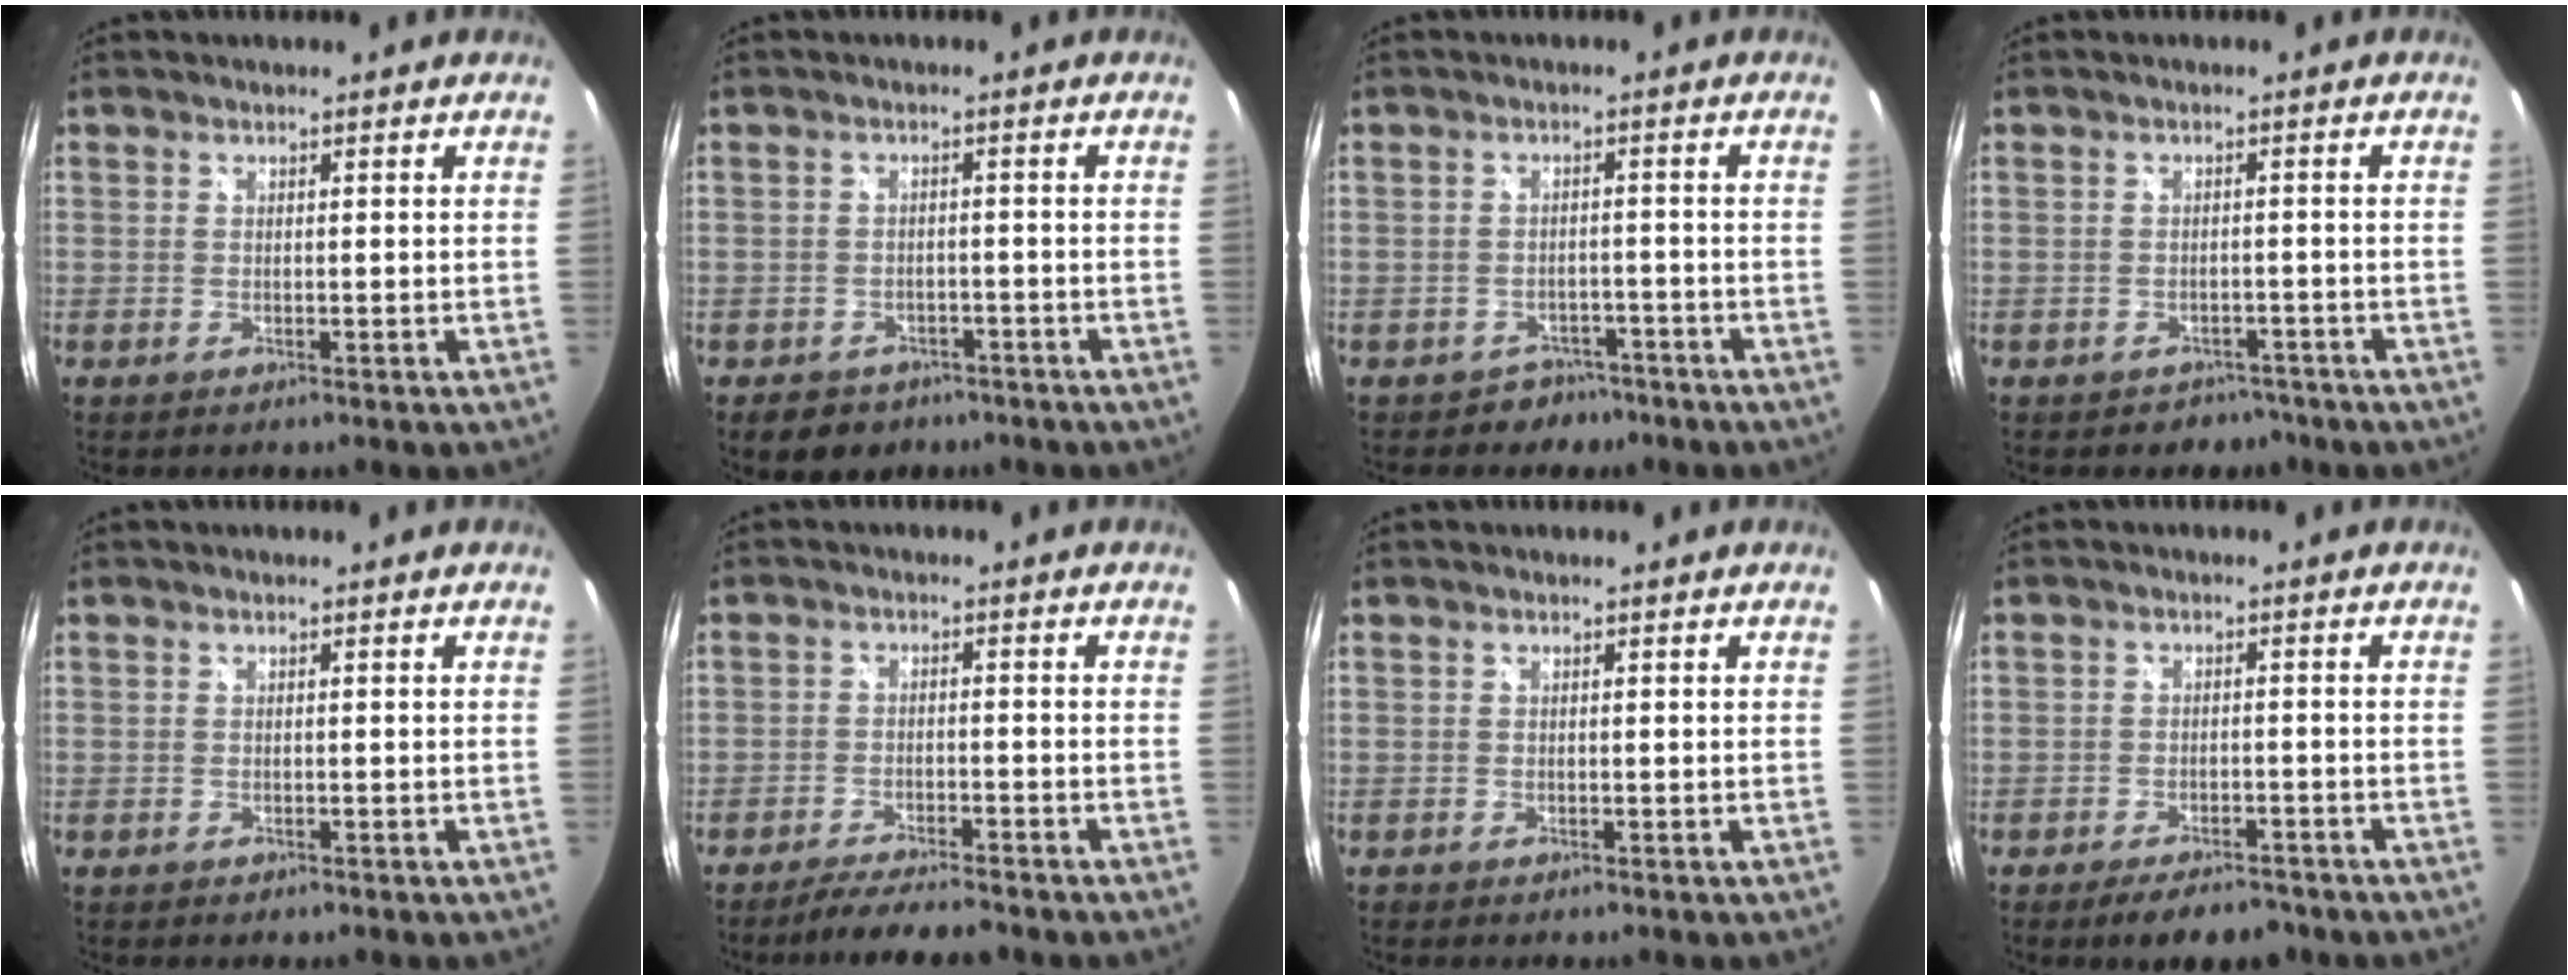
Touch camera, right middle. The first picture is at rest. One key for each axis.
{"total": 6.2, "fx": -4.2, "fy": 4.2, "fz": 1.8, "tx": -0.041, "ty": 0.004, "tz": -0.052}
{"total": 4.6, "fx": -3.3, "fy": 3.2, "fz": 0.0, "tx": -0.001, "ty": 0.018, "tz": -0.046}
{"total": 4.1, "fx": -3.1, "fy": 2.7, "fz": 0.2, "tx": -0.004, "ty": 0.009, "tz": -0.038}
{"total": 0.6, "fx": -0.5, "fy": 0.3, "fz": 0.1, "tx": -0.005, "ty": -0.002, "tz": -0.008}
{"total": 6.7, "fx": -6.1, "fy": 0.7, "fz": 2.7, "tx": -0.068, "ty": -0.005, "tz": -0.100}
{"total": 0.0}
{"total": 6.4, "fx": -5.1, "fy": 2.6, "fz": 2.9, "tx": -0.063, "ty": 0.001, "tz": -0.074}